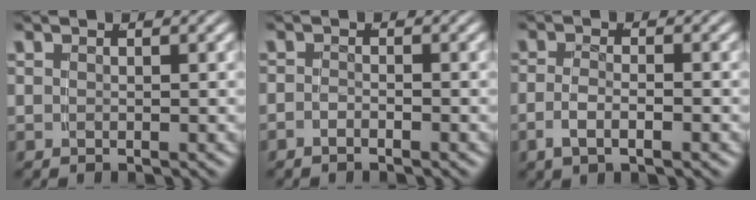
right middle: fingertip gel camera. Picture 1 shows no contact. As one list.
[{"total": 1.1, "force": [-1.0, 0.3, 0.3], "torque": [-0.009, -0.003, -0.021]}, {"total": 2.3, "force": [-1.3, 0.7, 1.8], "torque": [-0.042, -0.007, -0.020]}]